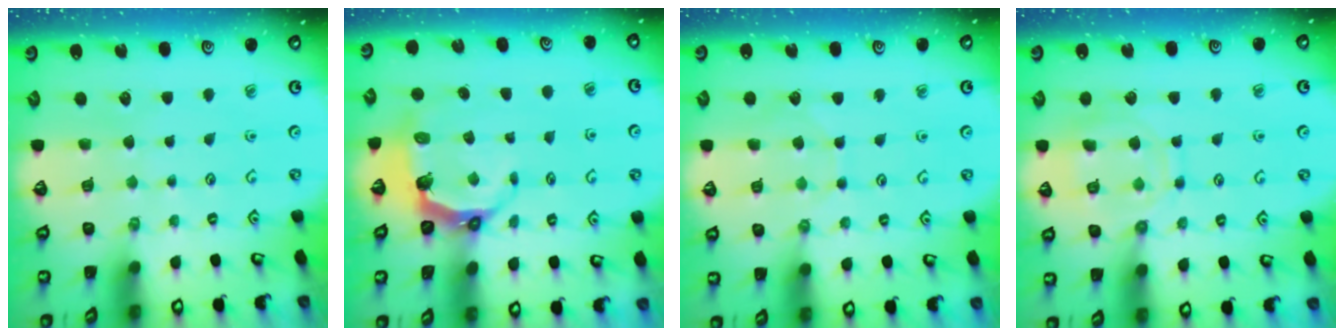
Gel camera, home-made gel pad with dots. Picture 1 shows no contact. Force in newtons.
{"total": 6.3, "press": 4.8, "slide": 4.1}
{"total": 4.8, "press": 4.8, "slide": 0.4}
{"total": 11.8, "press": 11.7, "slide": 1.0}